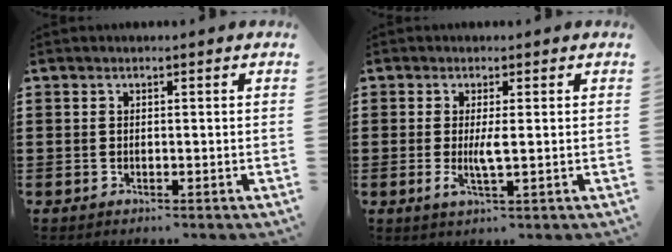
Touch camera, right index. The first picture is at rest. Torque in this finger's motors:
{"motor_torque": [1.09, -0.07, 0.38, 0.14]}